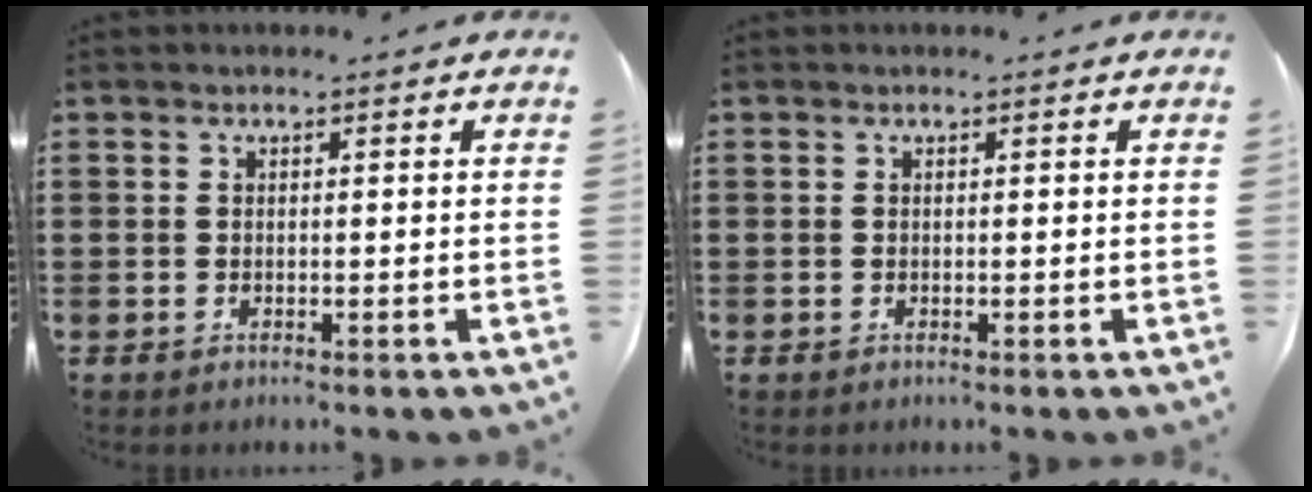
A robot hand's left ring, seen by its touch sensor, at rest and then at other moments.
{"total": 0.0}